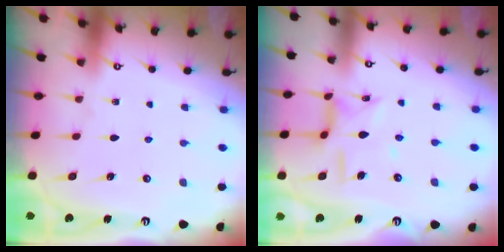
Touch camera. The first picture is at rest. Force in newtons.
{"total": 10.2, "press": 10.2, "slide": 0.8}